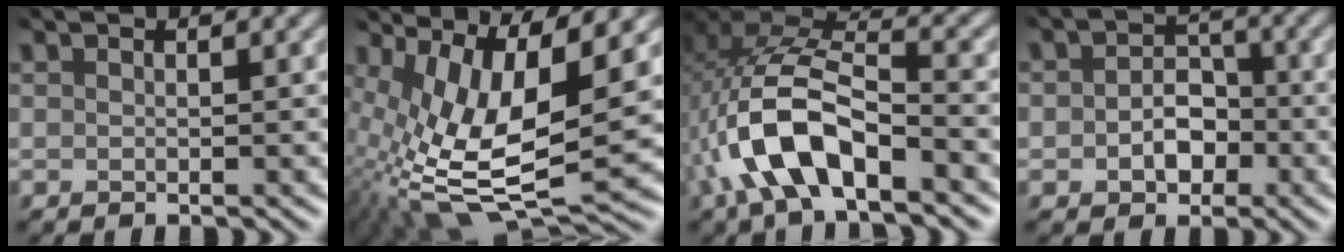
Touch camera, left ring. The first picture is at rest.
{"total": 12.5, "force": [-0.1, 4.0, 11.9], "torque": [-0.254, -0.018, 0.048]}
{"total": 8.0, "force": [-5.3, 2.7, 5.4], "torque": [-0.157, -0.010, -0.071]}
{"total": 3.4, "force": [-2.8, 1.9, 0.6], "torque": [-0.036, -0.023, -0.021]}